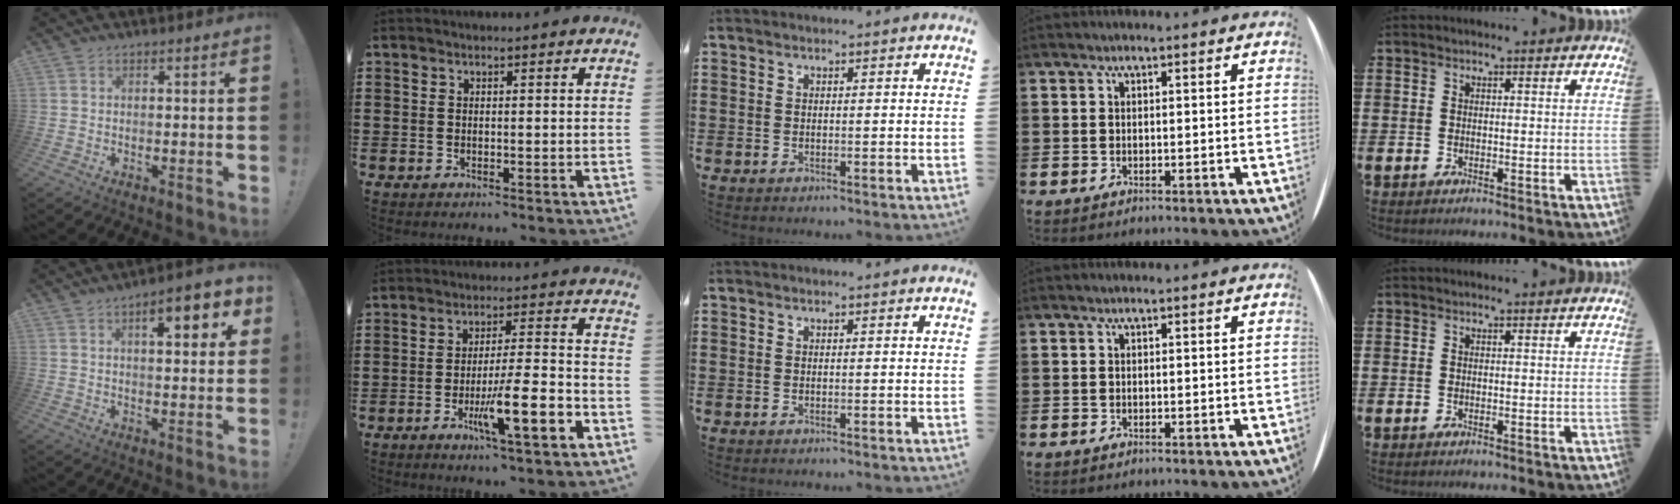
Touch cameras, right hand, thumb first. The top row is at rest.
{"thumb": {"total": 9.1, "force": [3.6, 2.8, 7.8], "torque": [-0.102, -0.008, 0.051]}, "index": {"total": 10.1, "force": [-4.4, 1.4, 9.0], "torque": [-0.156, 0.001, -0.076]}}